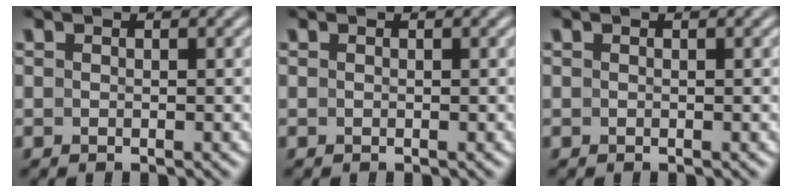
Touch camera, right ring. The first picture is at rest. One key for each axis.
{"total": 0.0}
{"total": 0.0}